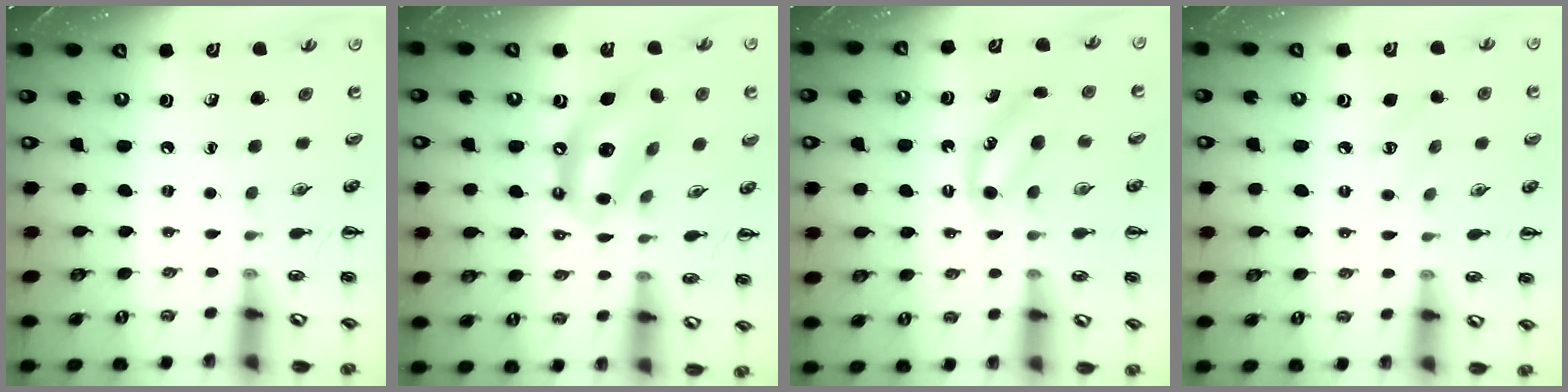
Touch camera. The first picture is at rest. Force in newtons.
{"total": 13.7, "press": 13.3, "slide": 3.5}
{"total": 4.9, "press": 4.7, "slide": 1.3}
{"total": 3.8, "press": 3.7, "slide": 1.1}